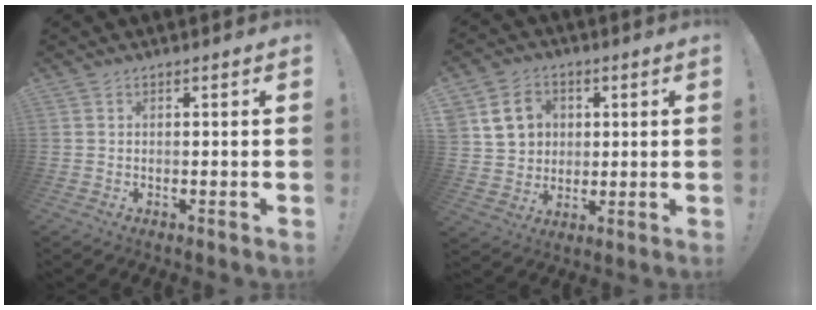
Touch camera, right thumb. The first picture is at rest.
{"total": 11.8, "force": [4.1, 10.1, 4.6], "torque": [-0.065, -0.004, 0.090]}